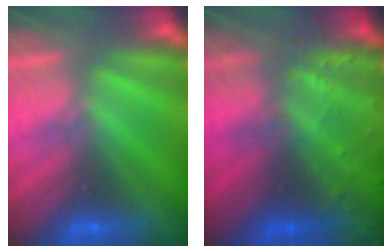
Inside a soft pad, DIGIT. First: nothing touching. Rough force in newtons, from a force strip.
{"total": 6.6}